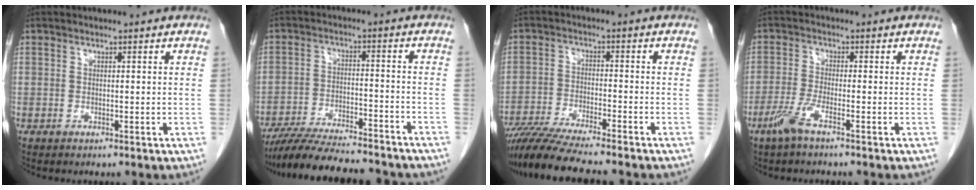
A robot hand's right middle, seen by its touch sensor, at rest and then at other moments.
{"total": 17.7, "force": [-15.8, 2.1, 7.7], "torque": [-0.134, -0.017, -0.240]}
{"total": 11.6, "force": [-10.1, -0.3, 5.7], "torque": [-0.090, -0.025, -0.167]}
{"total": 3.8, "force": [-2.5, 0.2, 2.9], "torque": [-0.070, -0.008, -0.057]}